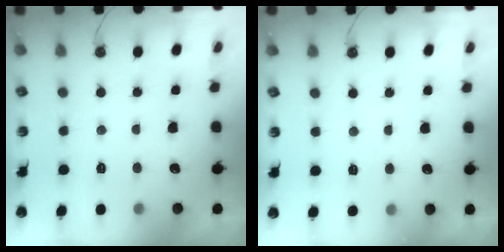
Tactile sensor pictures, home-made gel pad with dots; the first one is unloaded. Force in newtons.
{"total": 4.4, "press": 4.4, "slide": 0.7}